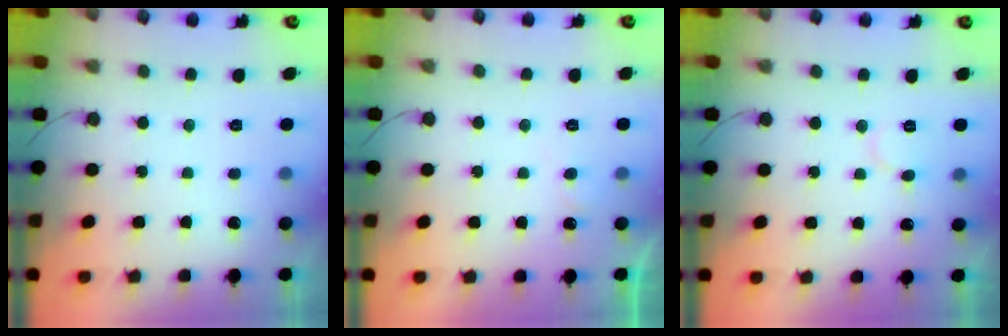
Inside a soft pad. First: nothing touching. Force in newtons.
{"total": 3.3, "press": 3.3, "slide": 0.4}
{"total": 6.2, "press": 6.1, "slide": 0.8}